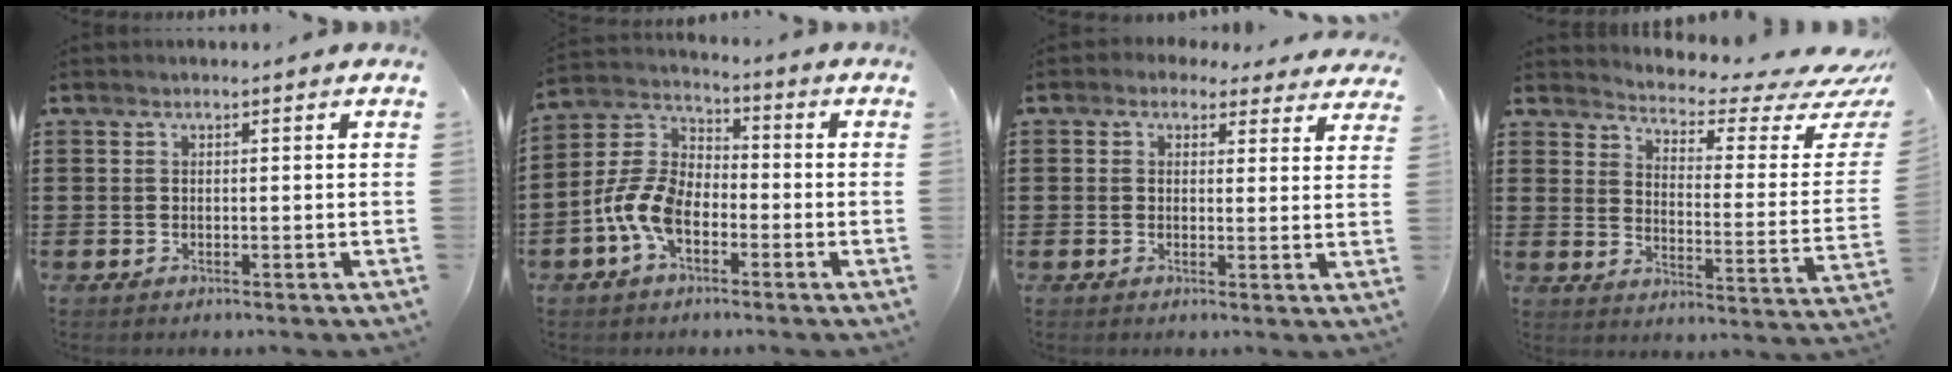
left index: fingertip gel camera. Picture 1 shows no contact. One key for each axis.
{"total": 8.5, "fx": -3.9, "fy": 4.8, "fz": 5.8, "tx": -0.159, "ty": 0.000, "tz": -0.087}
{"total": 2.2, "fx": 1.8, "fy": 1.1, "fz": 0.7, "tx": -0.014, "ty": -0.003, "tz": 0.030}
{"total": 3.7, "fx": 3.2, "fy": 0.7, "fz": 1.6, "tx": -0.038, "ty": -0.038, "tz": 0.045}